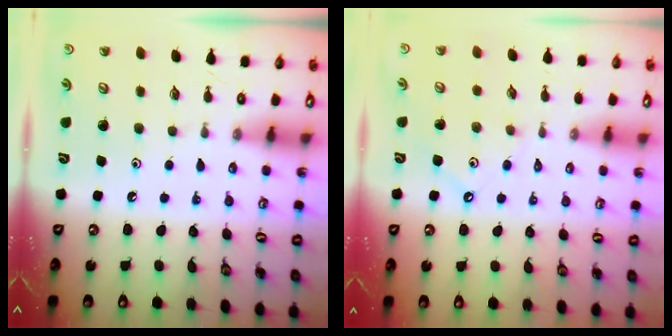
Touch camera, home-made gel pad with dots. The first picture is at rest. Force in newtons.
{"total": 1.9, "press": 1.9, "slide": 0.3}